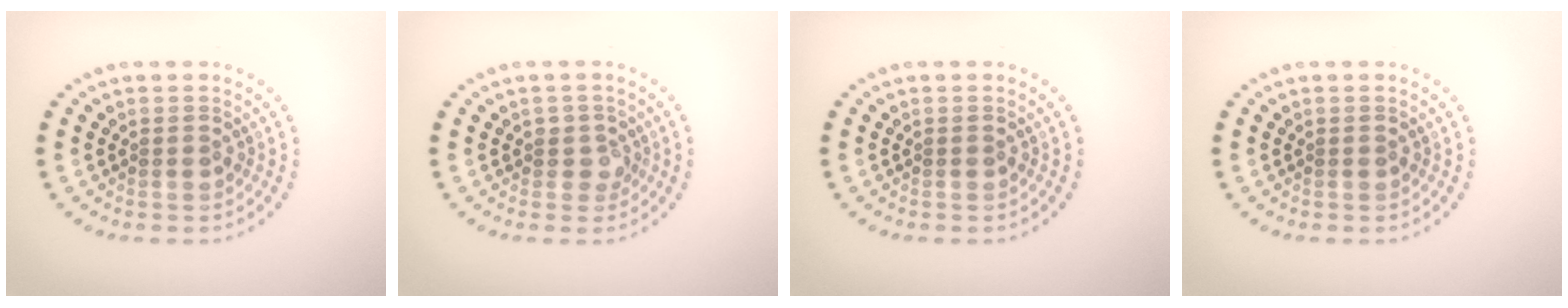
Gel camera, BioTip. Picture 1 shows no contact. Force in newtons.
{"total": 1.6, "press": 1.4, "slide": 0.8}
{"total": 0.0}
{"total": 0.0}